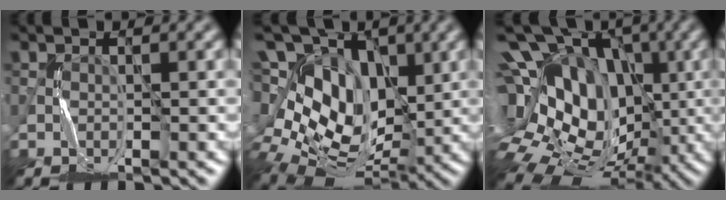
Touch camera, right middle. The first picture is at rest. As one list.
[{"total": 15.6, "force": [5.2, 10.3, 10.6], "torque": [-0.188, 0.045, 0.083]}, {"total": 19.7, "force": [4.1, 14.4, 12.7], "torque": [-0.236, 0.044, 0.076]}]